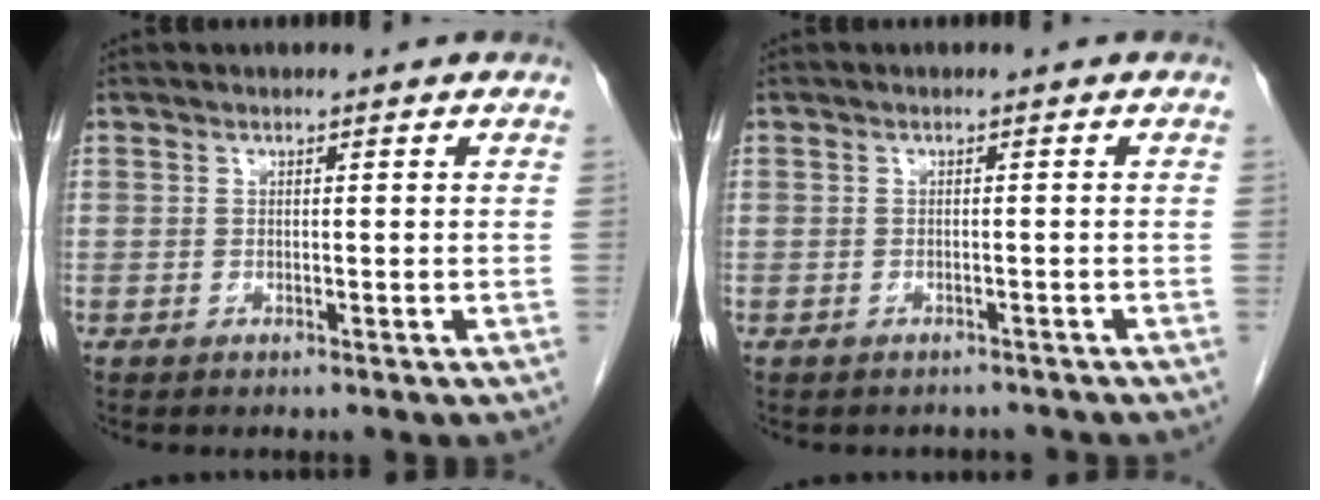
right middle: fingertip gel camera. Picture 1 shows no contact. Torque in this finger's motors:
{"motor_torque": [0.05, -0.05, 0.00, 0.00]}